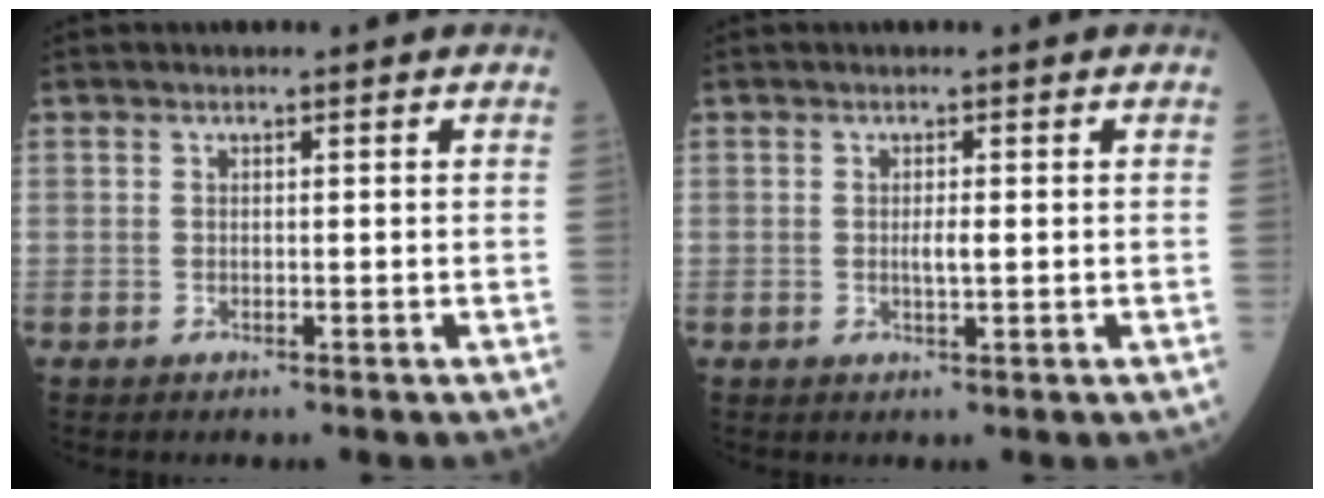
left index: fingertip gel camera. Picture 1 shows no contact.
{"total": 1.4, "force": [0.1, 0.1, 1.4], "torque": [-0.029, -0.001, 0.003]}